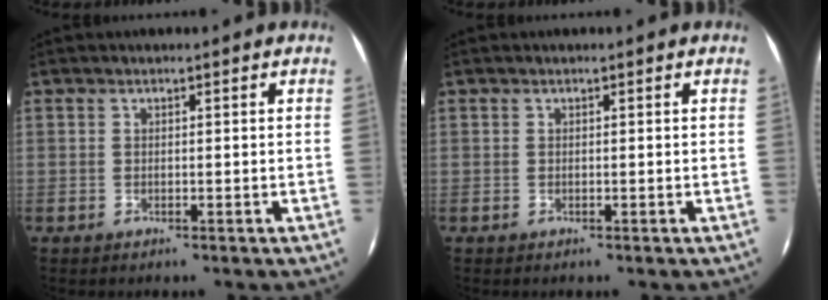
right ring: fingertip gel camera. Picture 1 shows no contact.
{"total": 0.0}